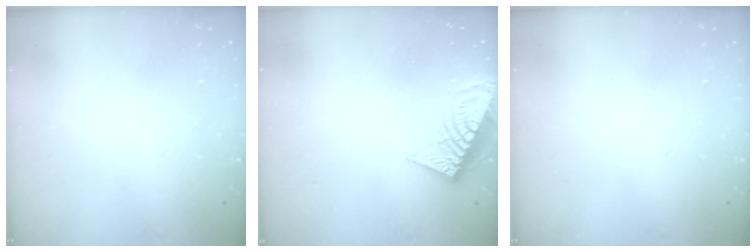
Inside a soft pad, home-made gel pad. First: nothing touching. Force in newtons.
{"total": 11.7, "press": 11.5, "slide": 1.7}
{"total": 0.0}